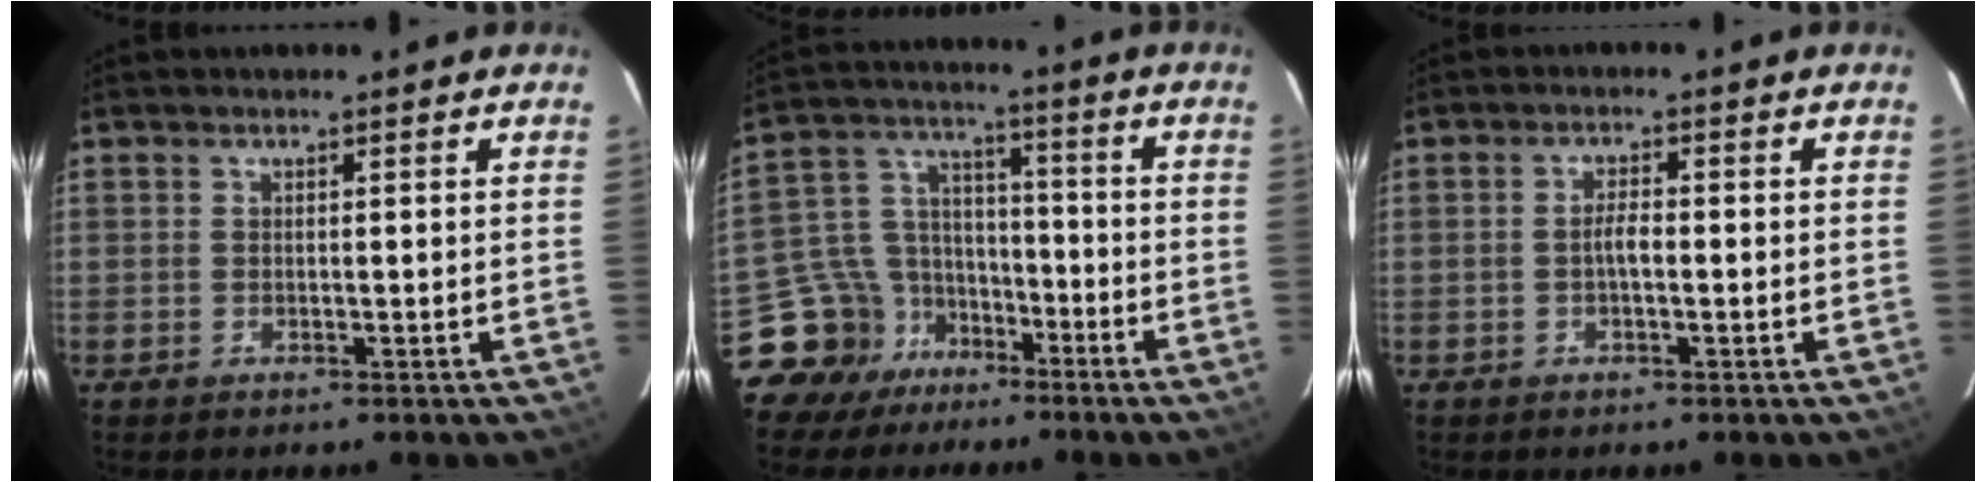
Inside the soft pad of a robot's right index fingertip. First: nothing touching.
{"total": 11.1, "force": [-8.0, 7.7, 0.8], "torque": [-0.038, 0.055, -0.140]}
{"total": 2.3, "force": [-0.5, 0.7, 2.1], "torque": [-0.041, 0.005, -0.010]}